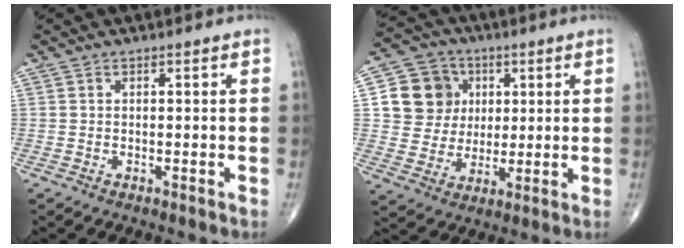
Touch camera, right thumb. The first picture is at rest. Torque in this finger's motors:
{"motor_torque": [0.01, 0.02, 0.01, -0.01, 0.10]}